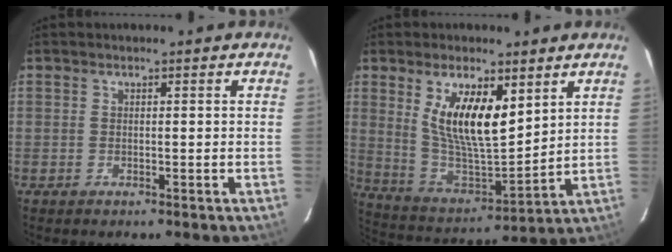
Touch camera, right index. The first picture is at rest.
{"total": 14.6, "force": [6.3, 5.3, 12.0], "torque": [-0.225, -0.005, 0.130]}